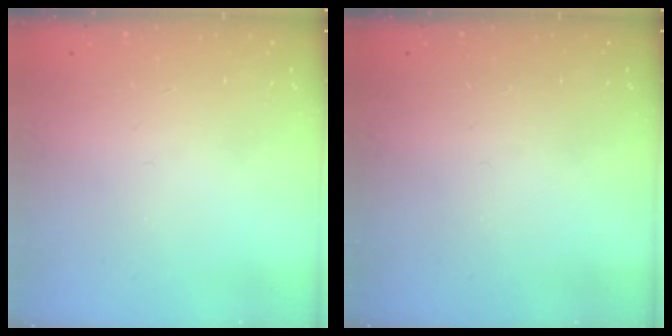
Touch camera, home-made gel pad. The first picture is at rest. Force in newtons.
{"total": 0.0}